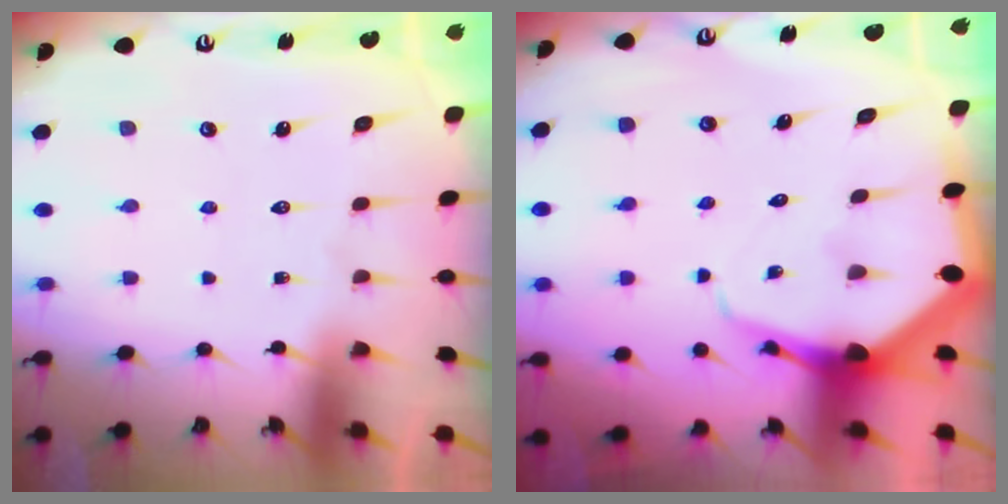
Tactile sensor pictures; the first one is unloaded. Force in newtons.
{"total": 7.4, "press": 7.4, "slide": 0.8}